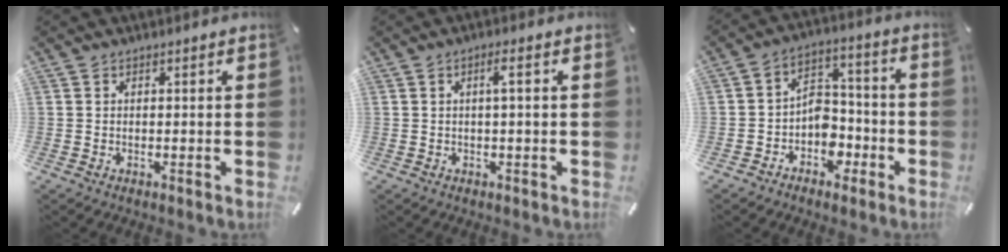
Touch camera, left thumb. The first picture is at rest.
{"total": 3.1, "force": [0.5, 0.2, 3.0], "torque": [-0.058, 0.003, 0.005]}
{"total": 7.8, "force": [-3.4, 6.3, 3.0], "torque": [-0.047, 0.024, -0.060]}